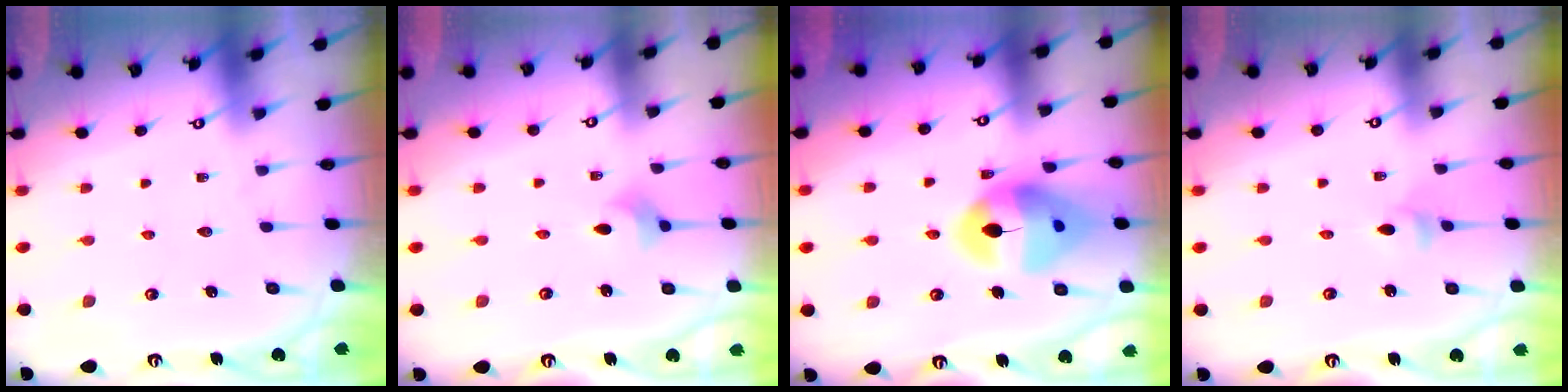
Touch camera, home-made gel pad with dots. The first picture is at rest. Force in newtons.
{"total": 4.1, "press": 4.1, "slide": 0.3}
{"total": 16.8, "press": 16.6, "slide": 2.2}
{"total": 2.8, "press": 2.7, "slide": 0.4}